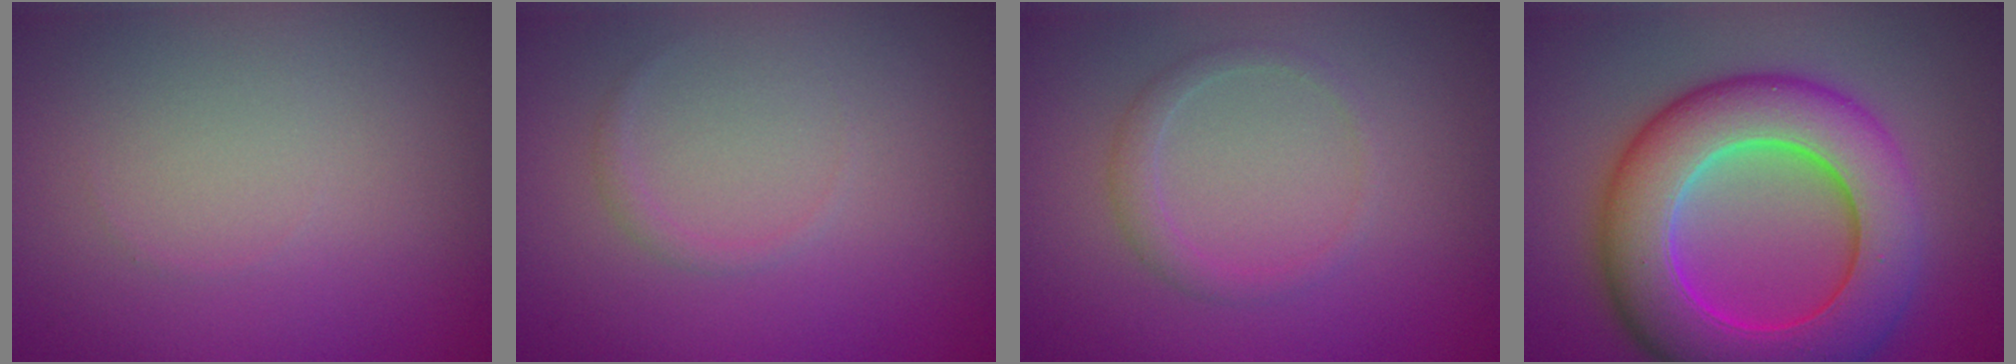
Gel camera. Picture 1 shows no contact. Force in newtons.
{"total": 0.7, "press": 0.7, "slide": 0.1}
{"total": 1.5, "press": 1.5, "slide": 0.2}
{"total": 11.3, "press": 11.3, "slide": 0.1}